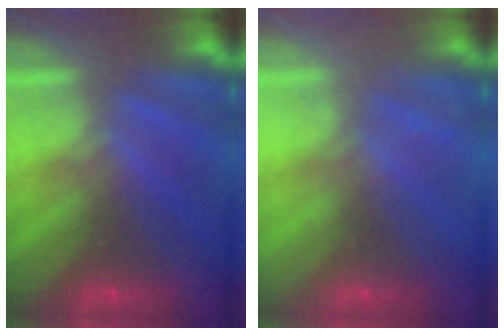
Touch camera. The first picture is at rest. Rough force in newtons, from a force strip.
{"total": 2.2}